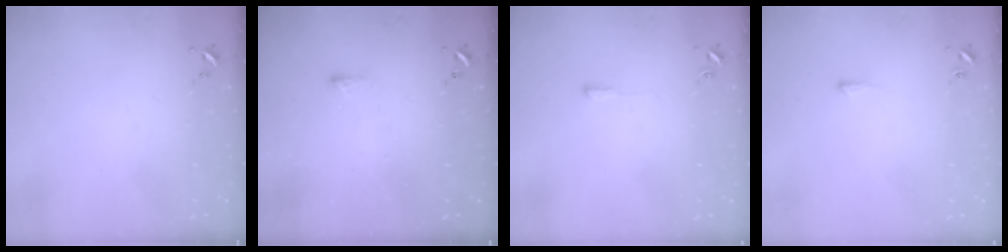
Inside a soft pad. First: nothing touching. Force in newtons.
{"total": 2.5, "press": 2.4, "slide": 0.5}
{"total": 3.3, "press": 3.3, "slide": 0.6}
{"total": 2.9, "press": 2.8, "slide": 0.5}